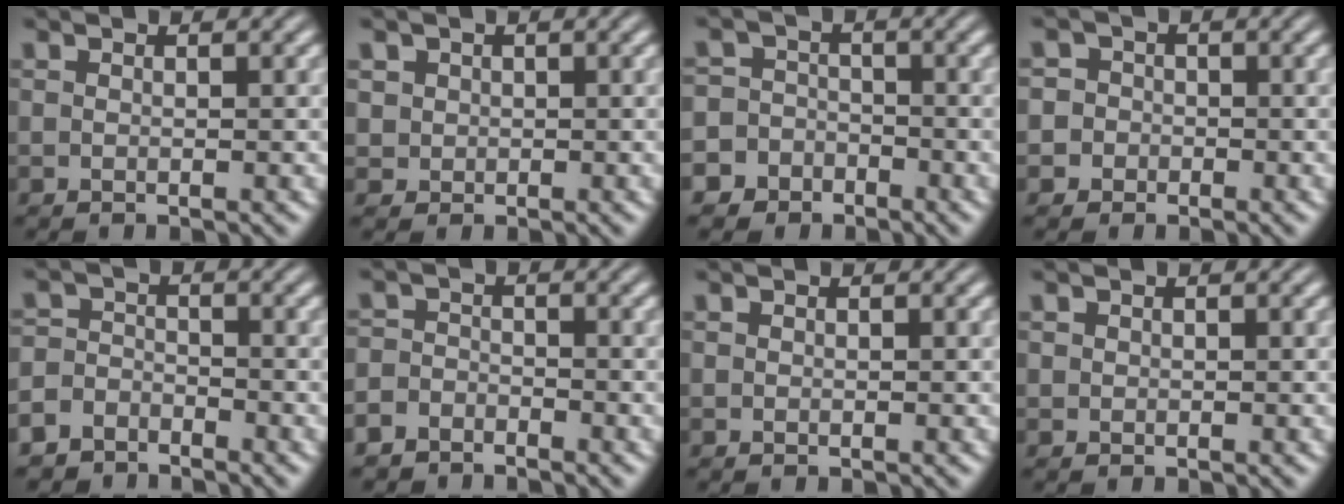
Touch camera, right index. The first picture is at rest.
{"total": 2.9, "force": [0.5, 2.7, 0.9], "torque": [-0.030, -0.018, 0.019]}
{"total": 7.9, "force": [-3.9, 6.9, 0.9], "torque": [-0.023, -0.029, -0.075]}
{"total": 4.0, "force": [-1.2, 3.8, 0.4], "torque": [-0.009, -0.008, -0.029]}
{"total": 3.7, "force": [-3.3, 1.6, 0.0], "torque": [0.013, -0.017, -0.056]}
{"total": 3.2, "force": [-3.0, 0.8, -0.4], "torque": [0.015, -0.016, -0.049]}
{"total": 0.0}
{"total": 0.0}